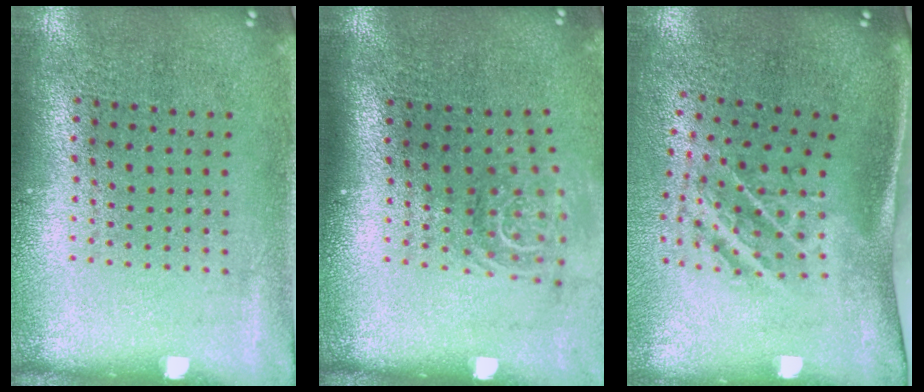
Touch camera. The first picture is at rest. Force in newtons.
{"total": 1.6, "press": 1.1, "slide": 1.1}
{"total": 2.0, "press": 1.2, "slide": 1.6}